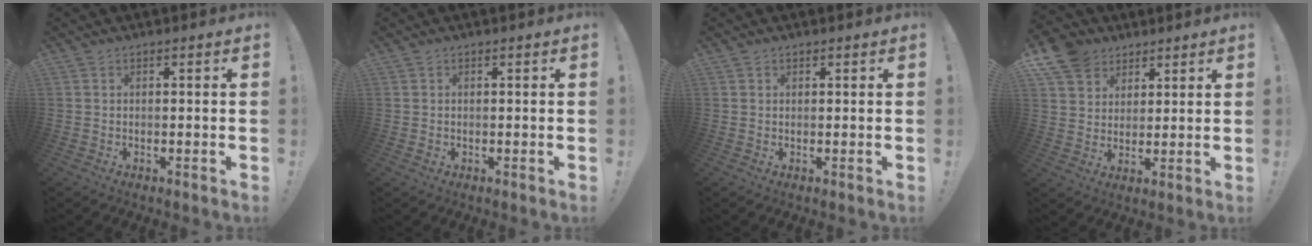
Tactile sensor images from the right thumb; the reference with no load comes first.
{"total": 0.7, "force": [-0.1, 0.7, 0.1], "torque": [0.005, 0.000, -0.005]}
{"total": 0.5, "force": [0.4, 0.4, 0.0], "torque": [0.006, -0.002, 0.006]}
{"total": 10.1, "force": [6.3, 7.5, 2.6], "torque": [-0.045, -0.040, 0.126]}